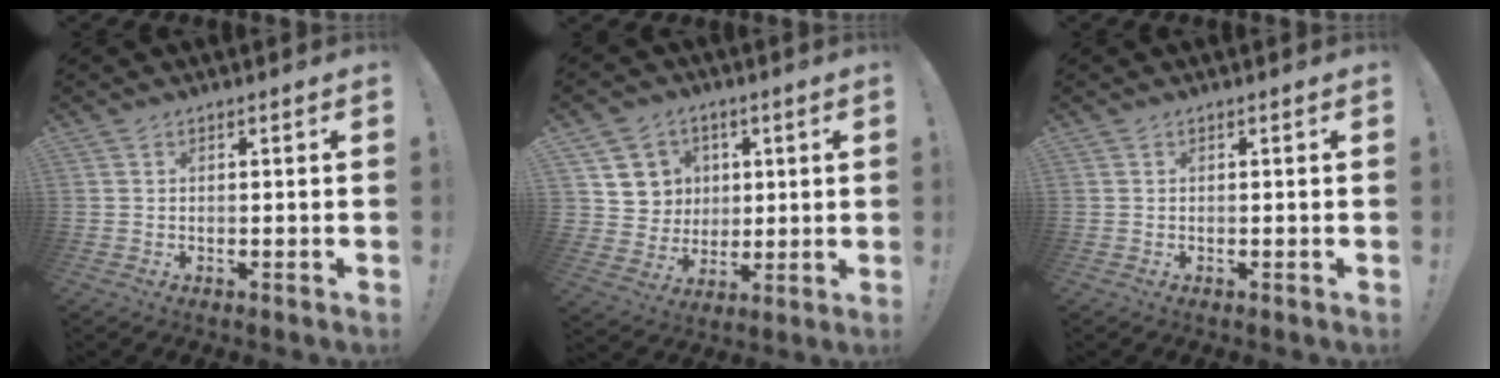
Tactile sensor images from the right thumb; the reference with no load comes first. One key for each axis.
{"total": 8.8, "fx": 2.7, "fy": 8.4, "fz": 0.9, "tx": -0.016, "ty": -0.015, "tz": 0.061}
{"total": 0.0}